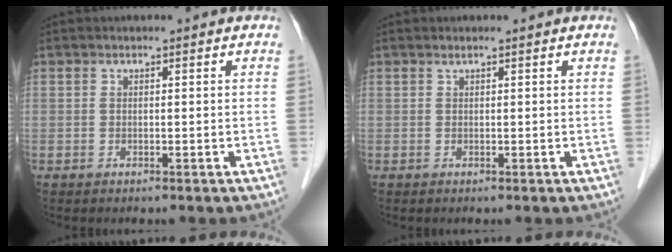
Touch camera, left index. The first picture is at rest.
{"total": 0.0}